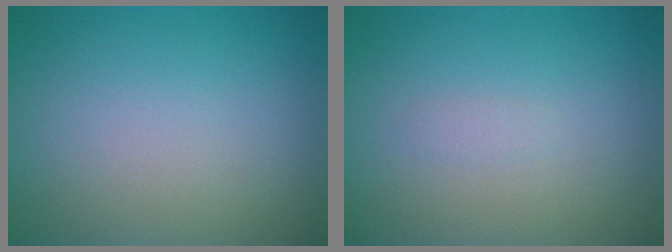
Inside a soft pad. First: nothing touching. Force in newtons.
{"total": 0.5, "press": 0.5, "slide": 0.0}